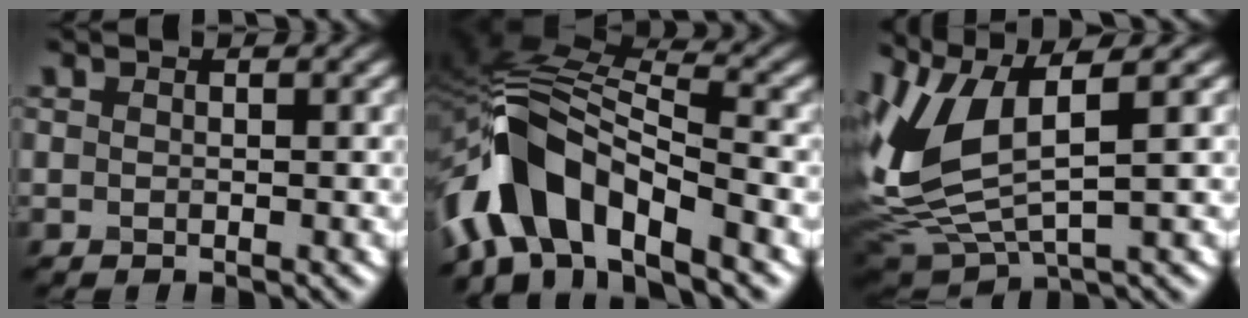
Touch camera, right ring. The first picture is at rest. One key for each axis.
{"total": 10.2, "fx": -5.8, "fy": 4.7, "fz": 7.0, "tx": -0.116, "ty": 0.015, "tz": -0.117}
{"total": 8.3, "fx": 2.0, "fy": 3.5, "fz": 7.2, "tx": -0.172, "ty": 0.001, "tz": 0.043}